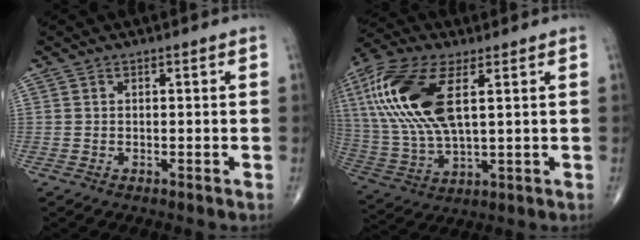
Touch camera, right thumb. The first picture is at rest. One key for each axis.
{"total": 19.8, "fx": 5.5, "fy": 8.6, "fz": 16.9, "tx": -0.376, "ty": -0.006, "tz": 0.105}